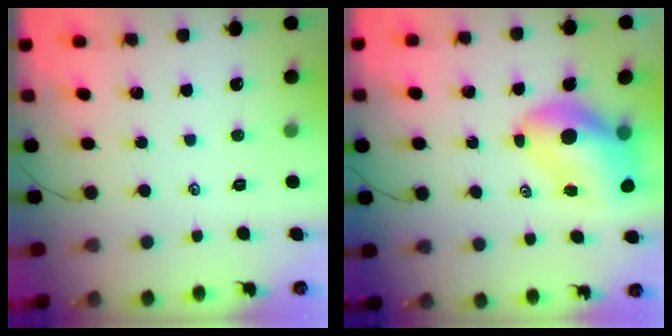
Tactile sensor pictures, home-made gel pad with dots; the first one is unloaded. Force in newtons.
{"total": 9.2, "press": 8.9, "slide": 2.6}